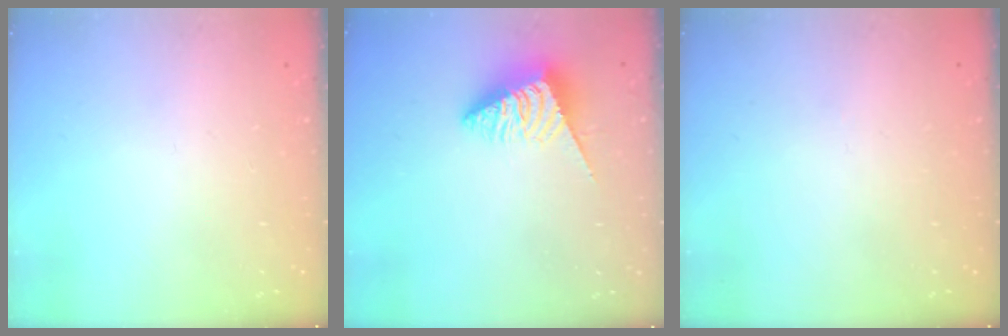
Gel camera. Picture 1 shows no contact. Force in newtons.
{"total": 4.9, "press": 4.9, "slide": 0.4}
{"total": 0.0}